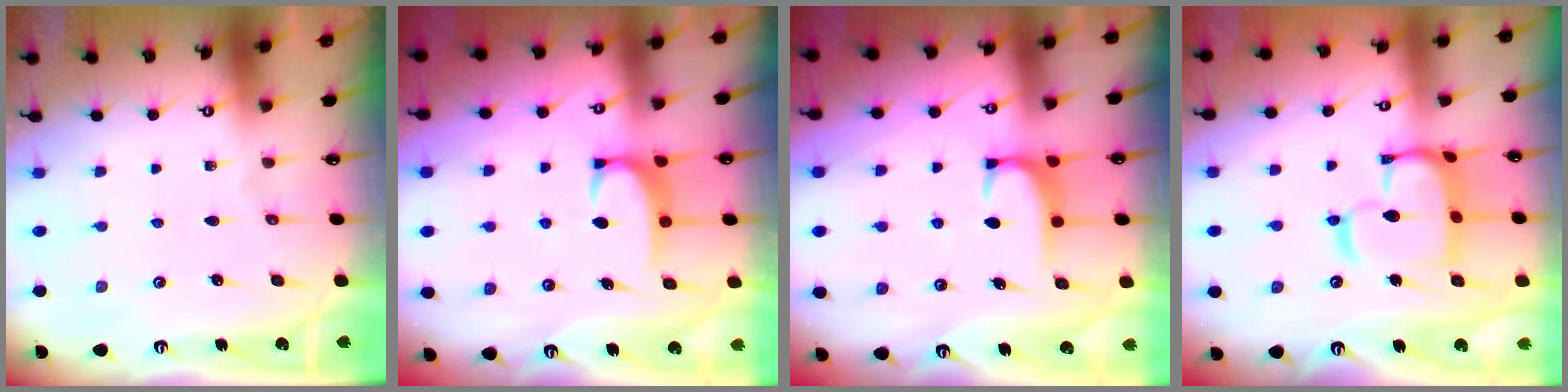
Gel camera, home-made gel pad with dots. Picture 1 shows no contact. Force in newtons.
{"total": 2.8, "press": 2.8, "slide": 0.4}
{"total": 1.6, "press": 1.5, "slide": 0.5}
{"total": 11.8, "press": 11.7, "slide": 1.4}